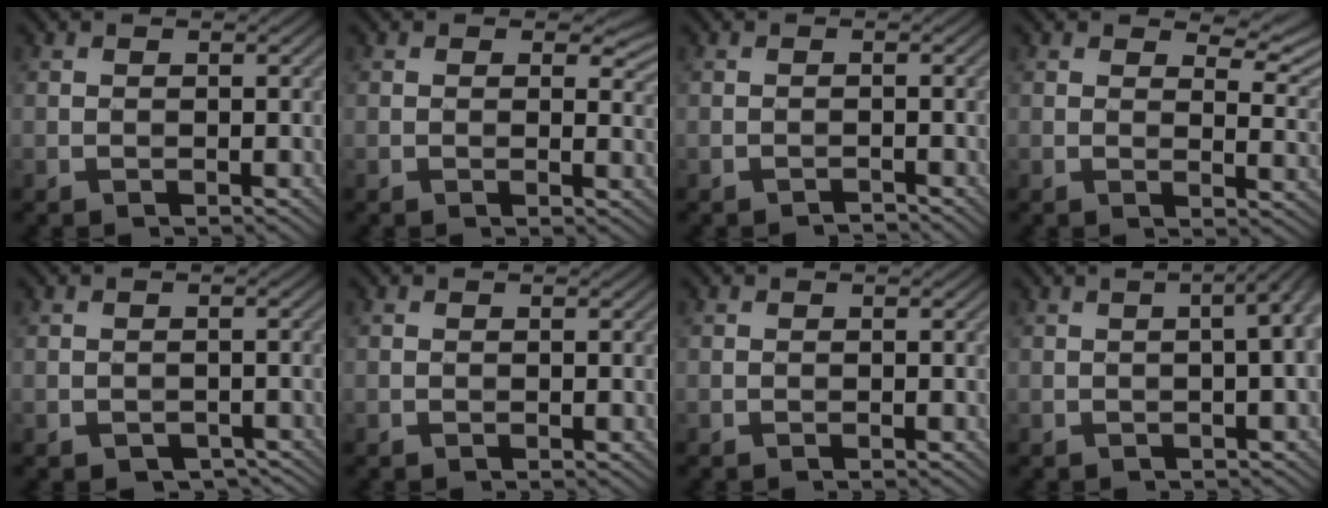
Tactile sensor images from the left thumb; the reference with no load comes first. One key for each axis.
{"total": 3.4, "fx": 1.4, "fy": 1.9, "fz": 2.4, "tx": -0.035, "ty": -0.005, "tz": 0.020}
{"total": 0.8, "fx": -0.8, "fy": -0.2, "fz": -0.2, "tx": 0.003, "ty": 0.006, "tz": -0.015}
{"total": 5.6, "fx": 3.7, "fy": 2.1, "fz": 3.5, "tx": -0.051, "ty": -0.002, "tz": 0.059}
{"total": 1.5, "fx": -1.1, "fy": 1.0, "fz": 0.3, "tx": -0.005, "ty": -0.006, "tz": -0.014}
{"total": 0.0}
{"total": 0.0}
{"total": 5.7, "fx": 0.2, "fy": 1.7, "fz": 5.5, "tx": -0.060, "ty": 0.018, "tz": -0.003}